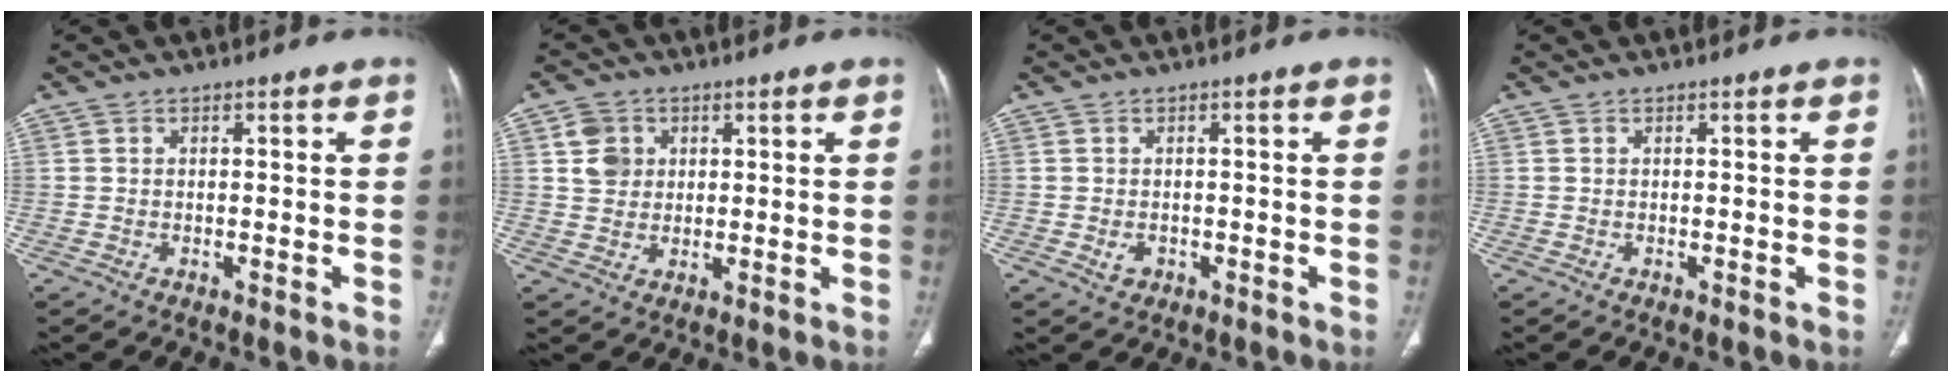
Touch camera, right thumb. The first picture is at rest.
{"total": 5.0, "force": [1.6, 4.3, 2.0], "torque": [-0.015, -0.003, 0.031]}
{"total": 1.7, "force": [-0.4, 1.4, 0.8], "torque": [-0.009, 0.002, -0.001]}
{"total": 0.0}